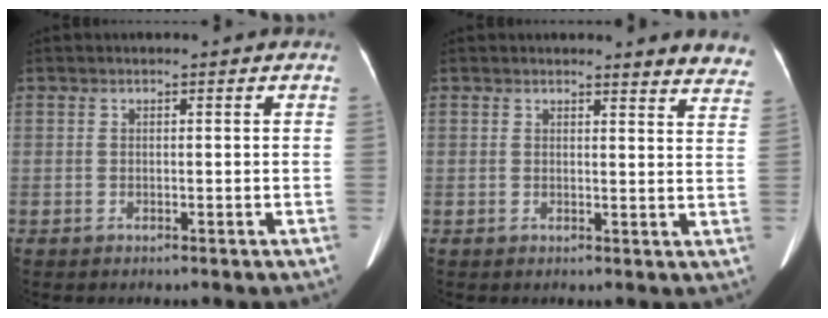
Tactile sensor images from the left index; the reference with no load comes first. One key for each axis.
{"total": 8.2, "fx": 8.0, "fy": 1.2, "fz": 1.3, "tx": 0.020, "ty": -0.037, "tz": 0.054}